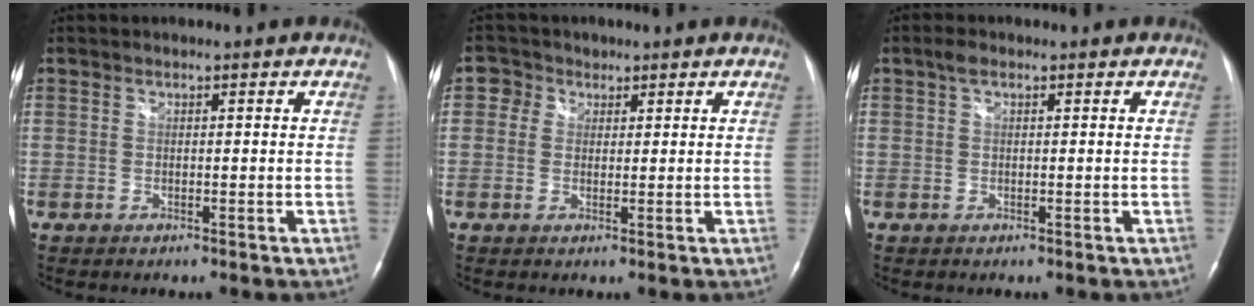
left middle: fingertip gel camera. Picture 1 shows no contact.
{"total": 2.9, "force": [1.3, 2.6, 0.4], "torque": [-0.009, 0.010, 0.018]}
{"total": 1.3, "force": [0.7, 0.6, 0.9], "torque": [-0.022, 0.012, 0.014]}